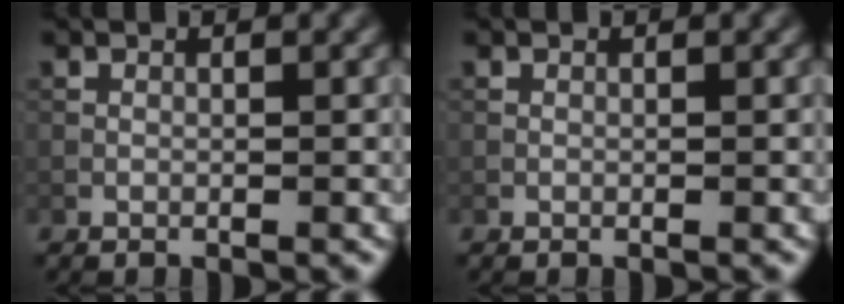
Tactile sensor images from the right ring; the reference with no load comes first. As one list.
[{"total": 0.0}]